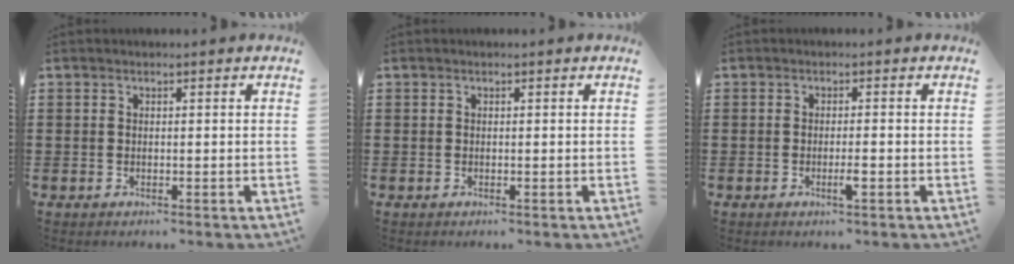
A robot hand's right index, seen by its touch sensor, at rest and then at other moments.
{"total": 0.0}
{"total": 2.1, "force": [-0.9, 0.2, 1.9], "torque": [-0.033, 0.001, -0.016]}